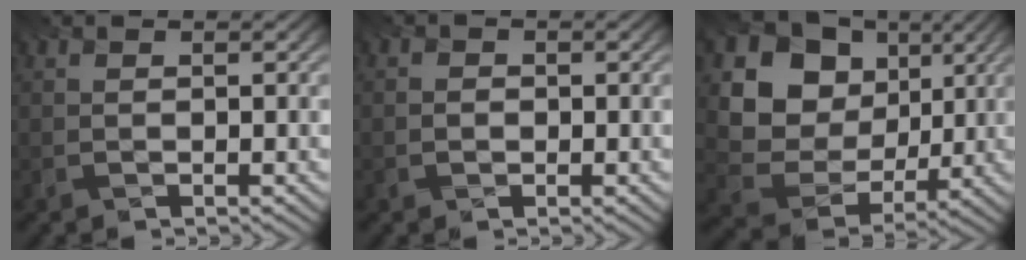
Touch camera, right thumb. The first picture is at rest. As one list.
[{"total": 1.4, "force": [-1.0, 0.9, -0.2], "torque": [0.002, -0.004, -0.016]}, {"total": 13.7, "force": [3.5, 11.7, 6.4], "torque": [-0.175, 0.022, 0.078]}]